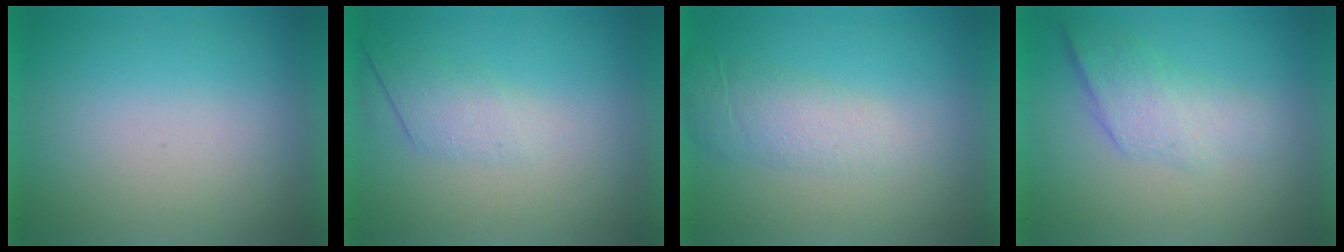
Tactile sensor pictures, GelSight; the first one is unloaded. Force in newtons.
{"total": 2.6}
{"total": 2.0}
{"total": 2.2}